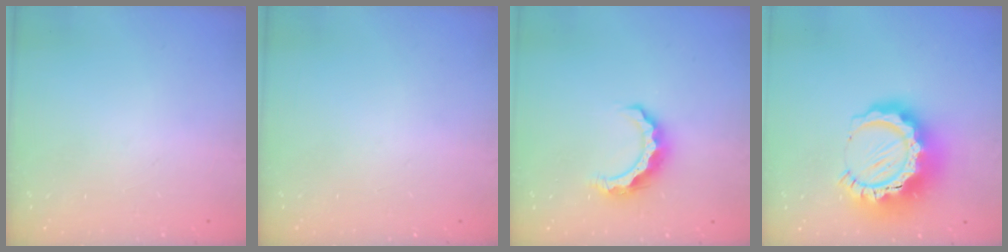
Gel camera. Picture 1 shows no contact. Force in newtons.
{"total": 0.0}
{"total": 8.9, "press": 8.9, "slide": 0.9}
{"total": 19.4, "press": 19.3, "slide": 1.8}